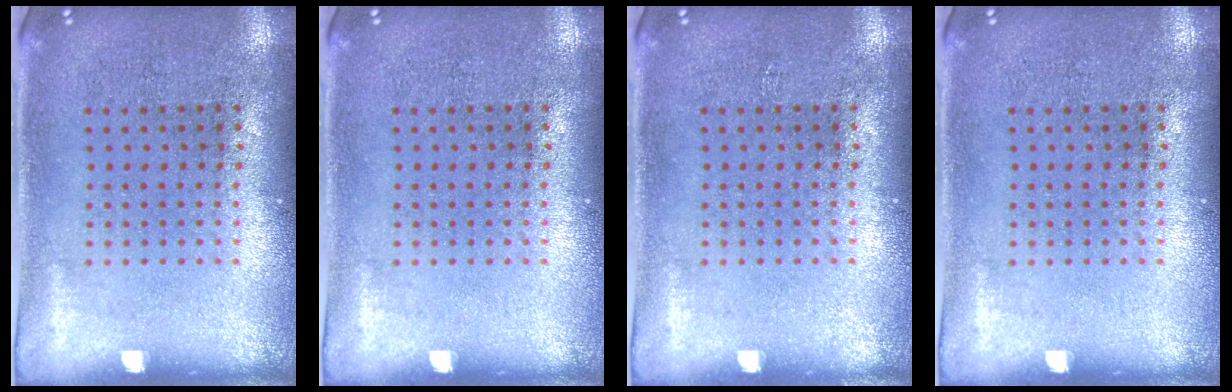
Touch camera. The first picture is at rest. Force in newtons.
{"total": 0.0}
{"total": 0.0}
{"total": 0.0}